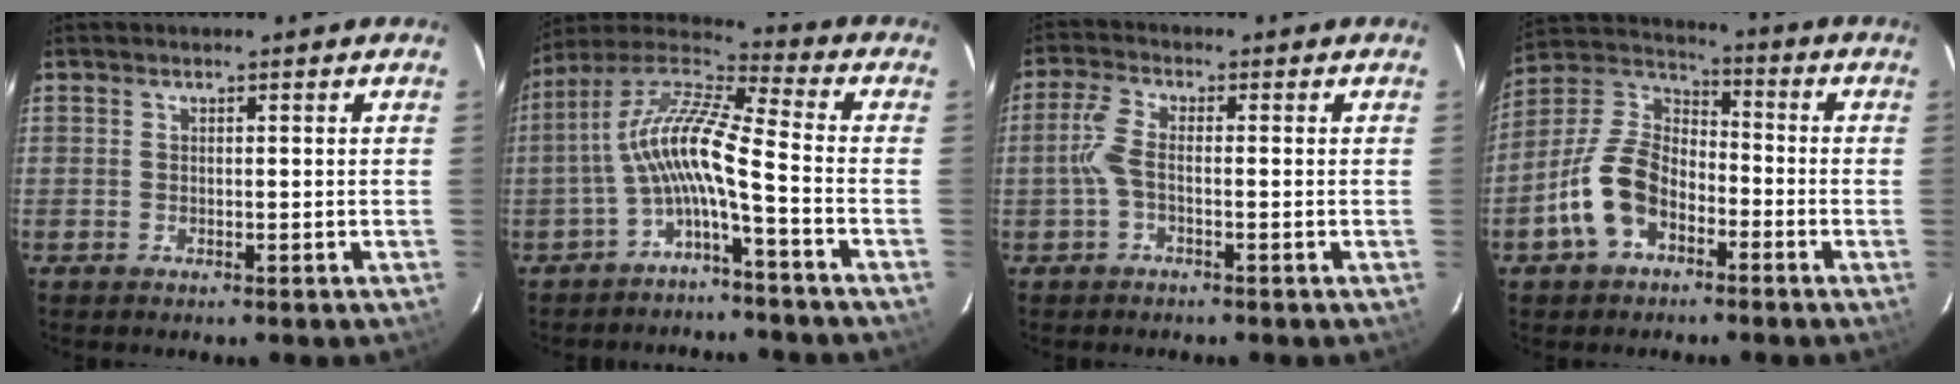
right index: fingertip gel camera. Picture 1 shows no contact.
{"total": 10.7, "force": [-3.5, 0.8, 10.1], "torque": [-0.209, 0.018, -0.072]}
{"total": 3.7, "force": [-0.9, 1.0, 3.4], "torque": [-0.083, 0.007, -0.019]}
{"total": 12.4, "force": [-5.8, 7.9, 7.6], "torque": [-0.163, 0.021, -0.109]}